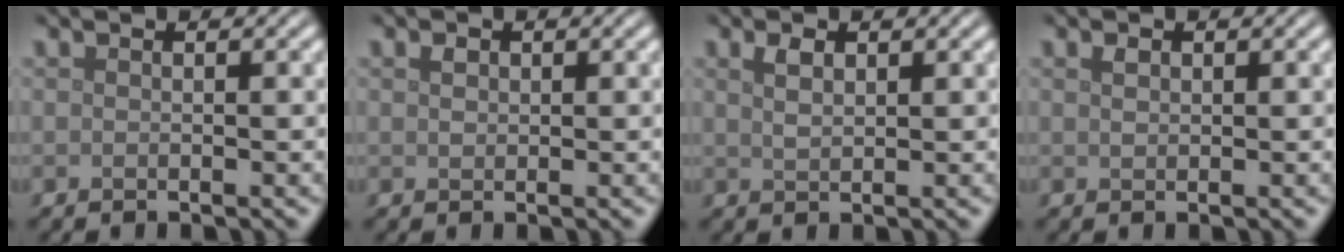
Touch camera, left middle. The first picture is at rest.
{"total": 0.9, "force": [0.4, 0.7, 0.4], "torque": [-0.009, -0.002, 0.007]}
{"total": 1.6, "force": [0.8, 0.8, 1.1], "torque": [-0.024, 0.000, 0.020]}
{"total": 0.8, "force": [0.4, 0.6, 0.5], "torque": [-0.010, -0.001, 0.009]}